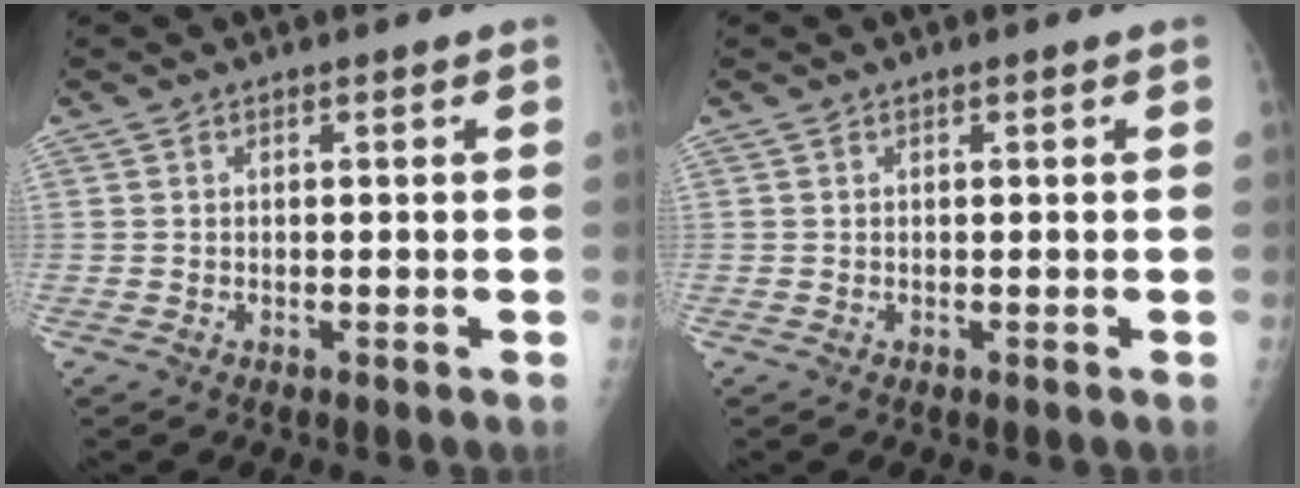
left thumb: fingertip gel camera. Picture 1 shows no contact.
{"total": 0.0}